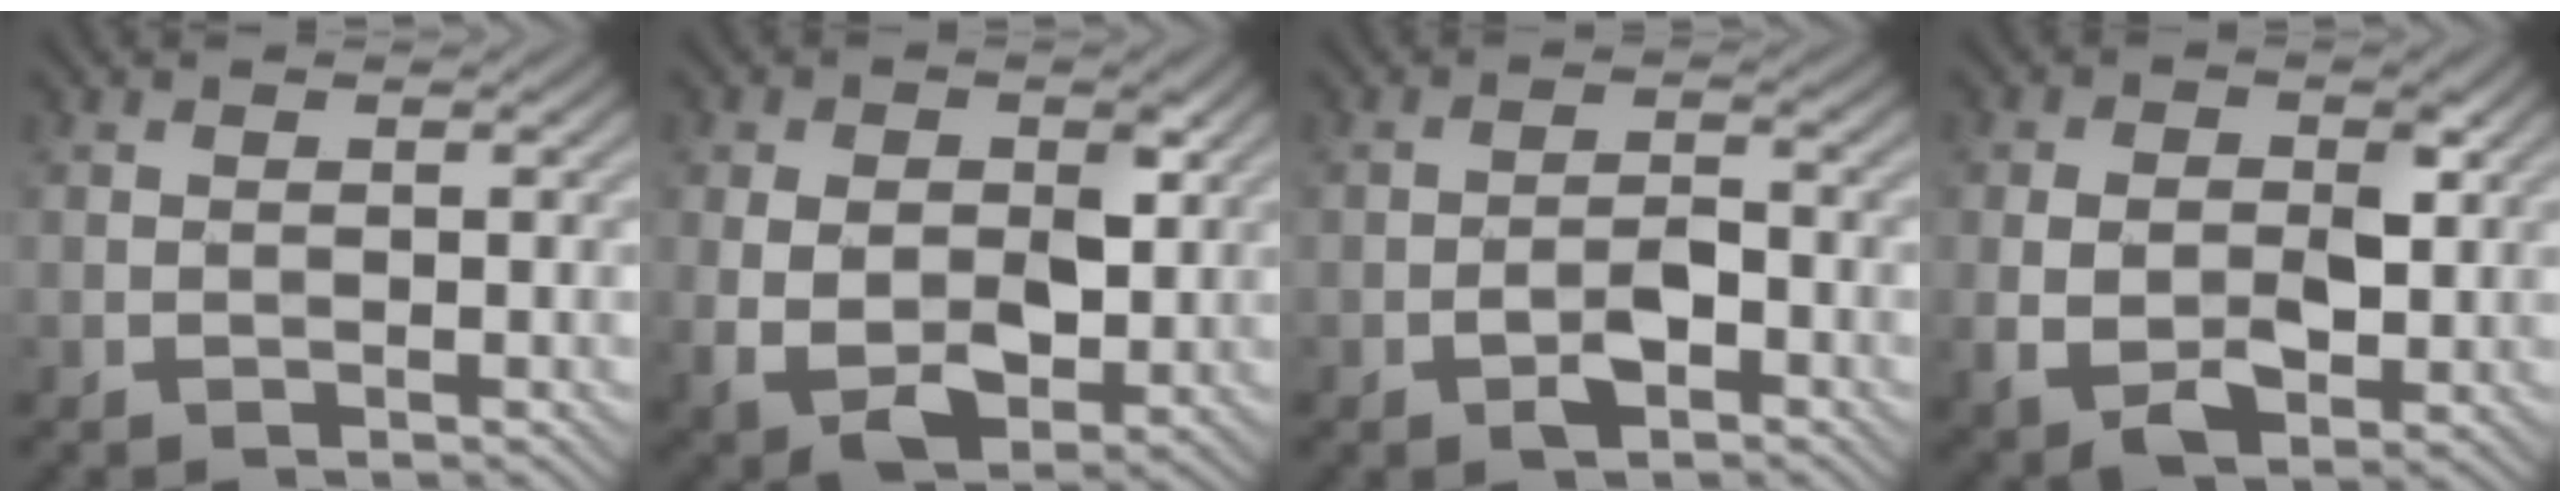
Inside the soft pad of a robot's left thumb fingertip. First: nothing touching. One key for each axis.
{"total": 8.0, "fx": 0.4, "fy": 5.2, "fz": 6.0, "tx": -0.121, "ty": -0.017, "tz": 0.013}
{"total": 3.4, "fx": -1.8, "fy": 1.5, "fz": 2.4, "tx": -0.041, "ty": 0.005, "tz": -0.038}
{"total": 6.4, "fx": -0.2, "fy": 4.0, "fz": 5.0, "tx": -0.092, "ty": -0.009, "tz": -0.003}